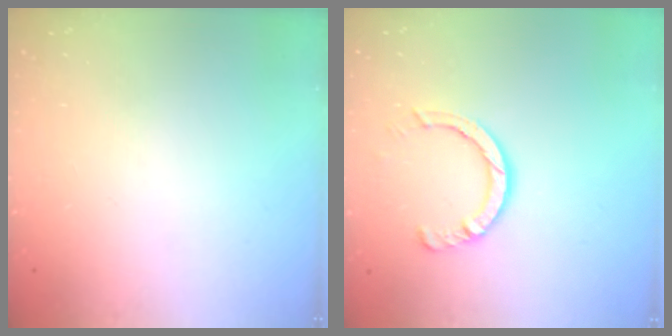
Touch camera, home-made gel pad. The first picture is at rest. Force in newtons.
{"total": 6.4, "press": 6.4, "slide": 0.7}